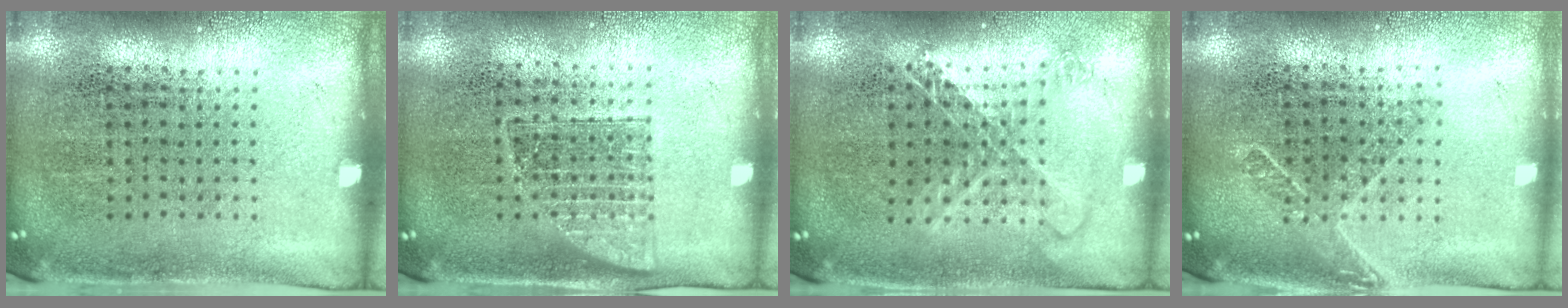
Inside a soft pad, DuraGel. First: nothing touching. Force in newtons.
{"total": 1.2, "press": 1.1, "slide": 0.6}
{"total": 1.3, "press": 1.2, "slide": 0.6}
{"total": 1.5, "press": 1.2, "slide": 0.9}